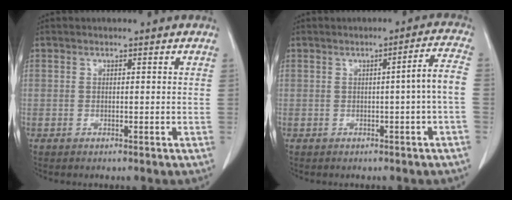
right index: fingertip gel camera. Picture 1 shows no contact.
{"total": 4.3, "force": [-0.8, -0.8, 4.2], "torque": [-0.054, 0.008, -0.010]}